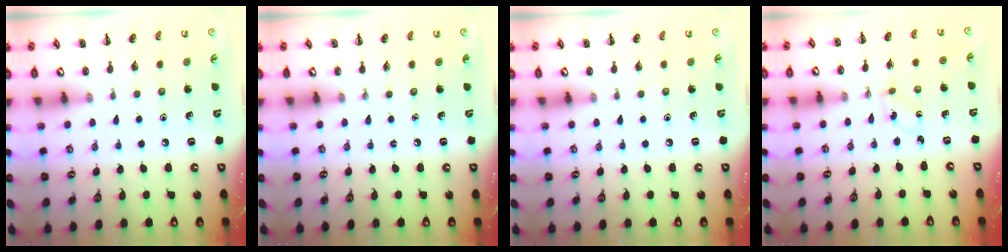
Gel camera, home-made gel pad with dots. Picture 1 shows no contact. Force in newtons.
{"total": 0.0}
{"total": 0.0}
{"total": 0.9, "press": 0.7, "slide": 0.5}